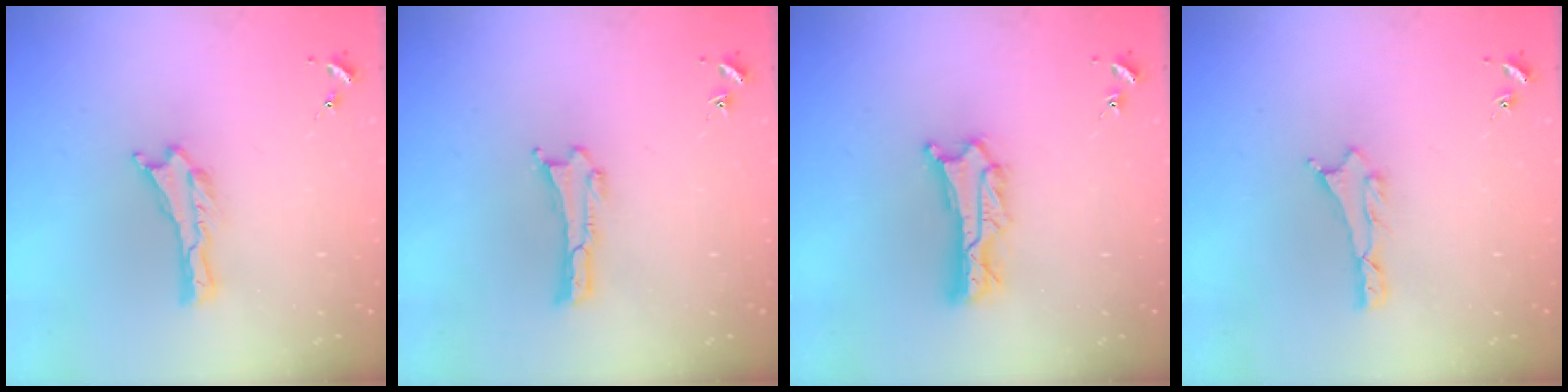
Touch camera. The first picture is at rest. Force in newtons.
{"total": 0.0}
{"total": 2.2, "press": 2.2, "slide": 0.2}
{"total": 0.8, "press": 0.8, "slide": 0.2}